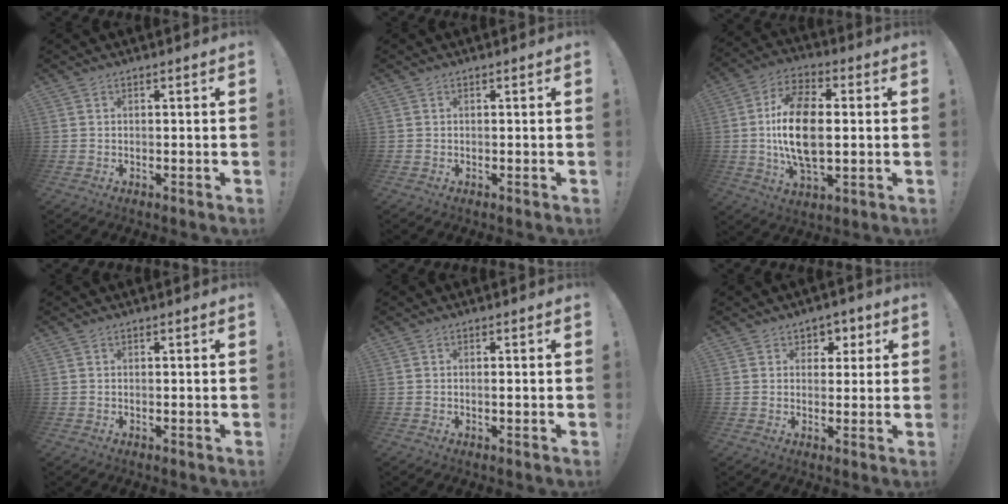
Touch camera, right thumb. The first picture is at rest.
{"total": 0.0}
{"total": 16.6, "force": [0.3, 9.2, 13.7], "torque": [-0.261, -0.002, -0.001]}
{"total": 0.0}
{"total": 0.9, "force": [-0.1, -0.2, 0.9], "torque": [-0.009, -0.003, -0.004]}
{"total": 4.6, "force": [1.7, 4.1, 0.8], "torque": [0.001, -0.010, 0.031]}